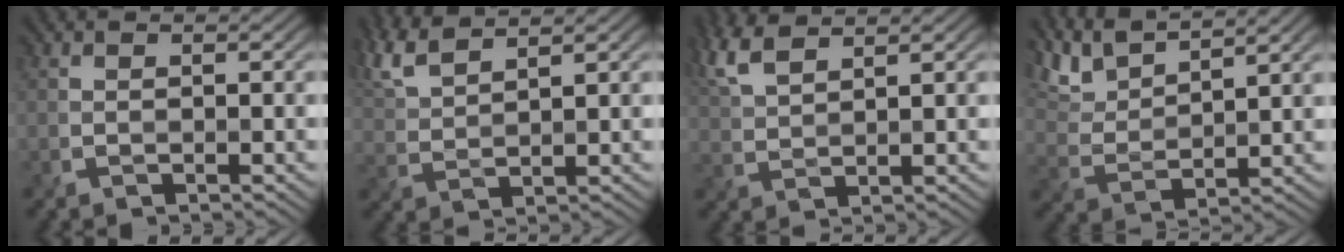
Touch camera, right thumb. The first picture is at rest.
{"total": 5.9, "force": [4.7, 1.3, 3.3], "torque": [-0.085, 0.019, 0.101]}
{"total": 5.9, "force": [4.3, 1.5, 3.7], "torque": [-0.098, 0.018, 0.092]}
{"total": 7.9, "force": [6.3, 1.9, 4.4], "torque": [-0.107, 0.011, 0.125]}